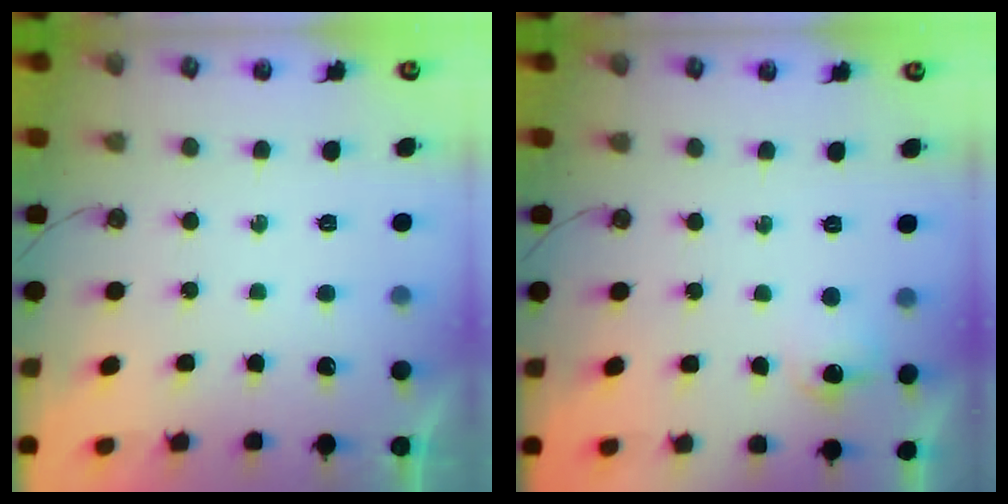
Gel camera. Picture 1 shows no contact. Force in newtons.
{"total": 7.2, "press": 7.1, "slide": 1.0}